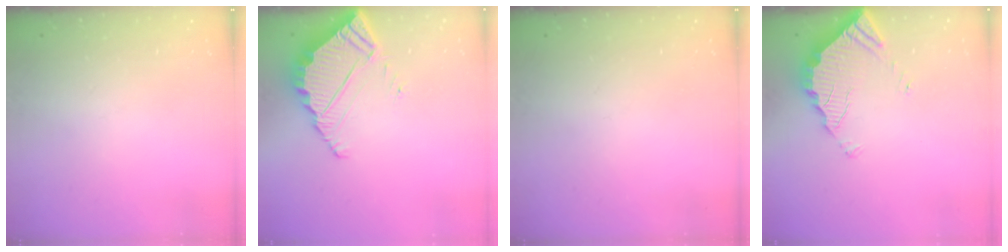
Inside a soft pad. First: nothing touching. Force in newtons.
{"total": 4.3, "press": 4.3, "slide": 0.2}
{"total": 0.0}
{"total": 3.4, "press": 3.4, "slide": 0.2}